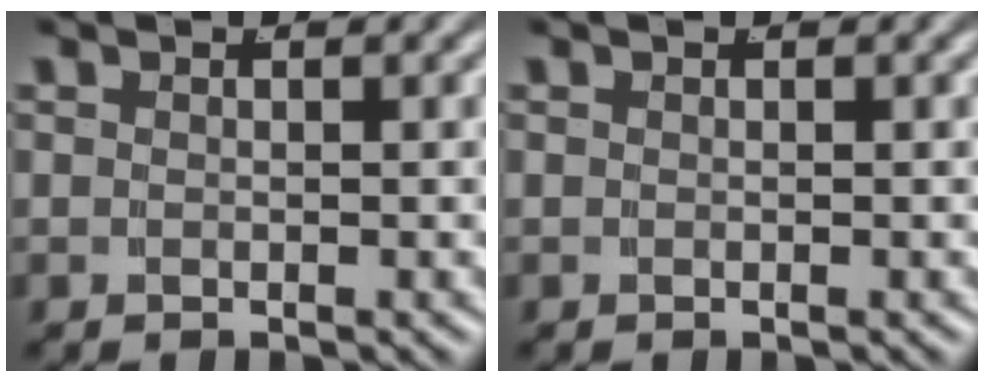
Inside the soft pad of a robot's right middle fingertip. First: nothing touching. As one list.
[{"total": 0.0}]